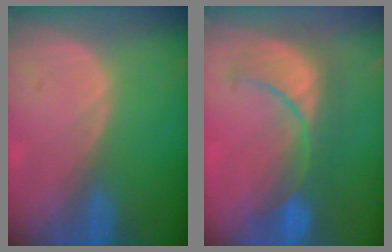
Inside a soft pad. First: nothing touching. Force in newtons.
{"total": 8.8, "press": 8.8, "slide": 0.5}